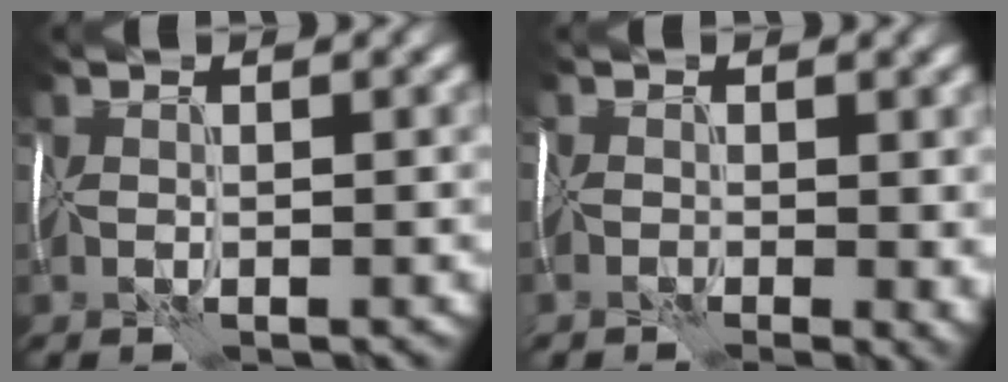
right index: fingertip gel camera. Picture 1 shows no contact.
{"total": 3.3, "force": [-1.2, 1.6, 2.7], "torque": [-0.037, -0.005, -0.019]}